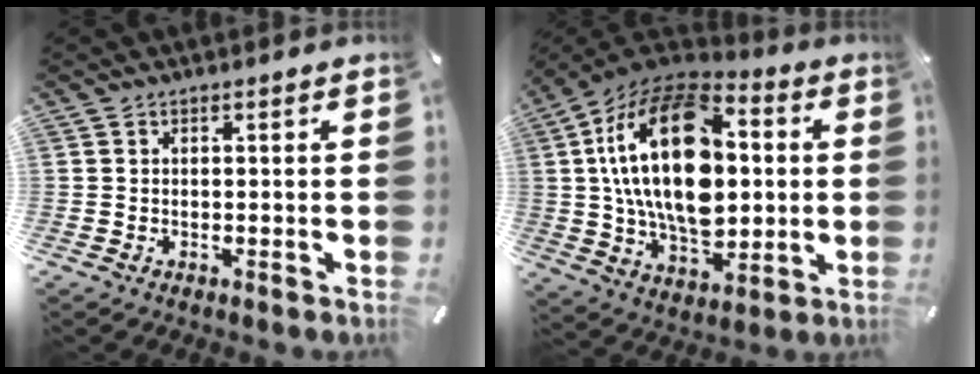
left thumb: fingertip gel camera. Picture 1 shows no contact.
{"total": 26.0, "force": [2.7, 16.4, 20.0], "torque": [-0.388, -0.001, 0.040]}